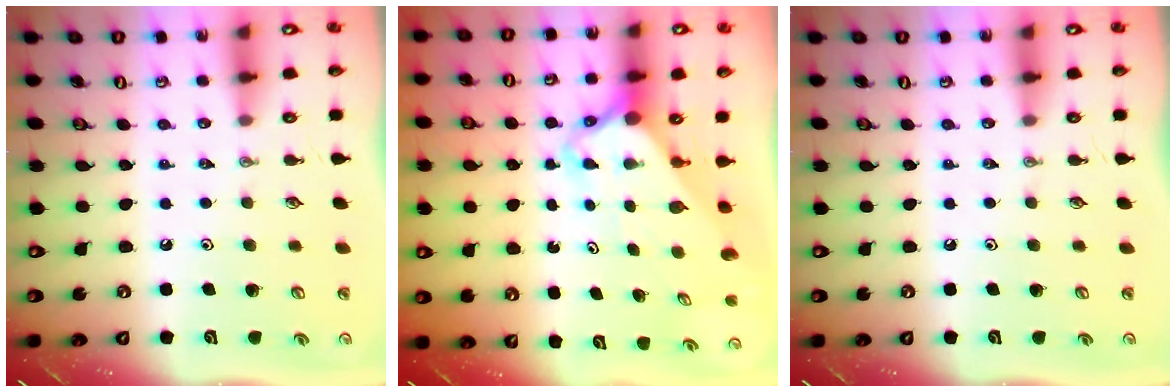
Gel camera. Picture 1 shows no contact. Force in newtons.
{"total": 3.2, "press": 3.2, "slide": 0.3}
{"total": 0.0}